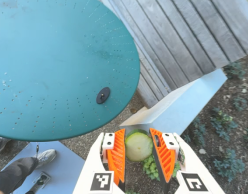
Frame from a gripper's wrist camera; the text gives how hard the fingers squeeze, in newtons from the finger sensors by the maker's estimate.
{"total": 14.4, "left": 14.7, "right": 14.2}